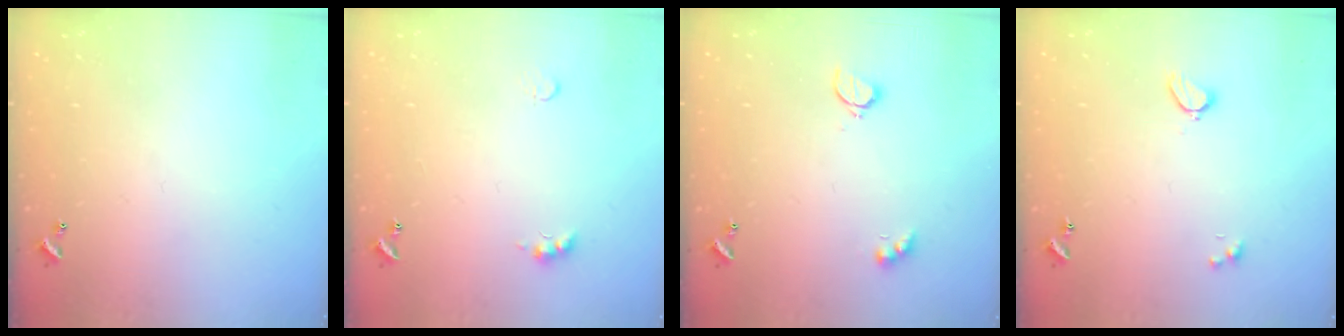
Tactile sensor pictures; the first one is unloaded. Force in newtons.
{"total": 3.6, "press": 3.6, "slide": 0.6}
{"total": 2.9, "press": 2.8, "slide": 0.7}
{"total": 1.7, "press": 1.6, "slide": 0.6}